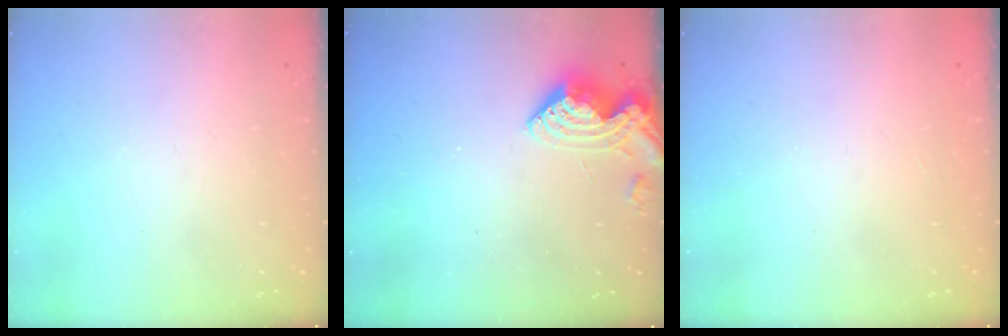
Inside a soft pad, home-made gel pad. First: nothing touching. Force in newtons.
{"total": 8.4, "press": 8.4, "slide": 0.8}
{"total": 1.2, "press": 1.2, "slide": 0.1}